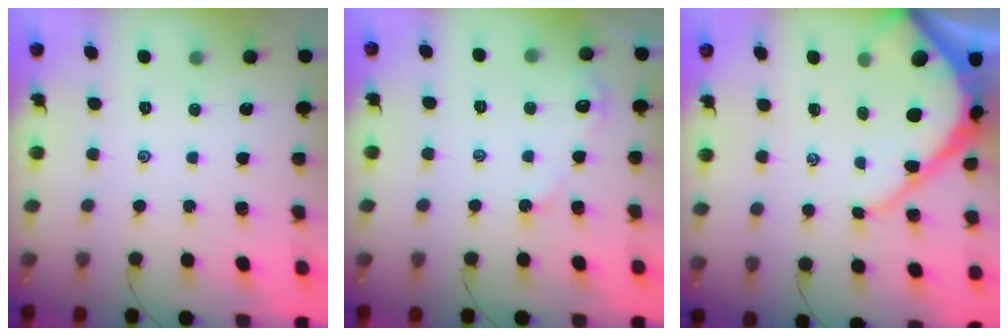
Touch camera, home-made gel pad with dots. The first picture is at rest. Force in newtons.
{"total": 2.8, "press": 2.8, "slide": 0.4}
{"total": 10.9, "press": 10.9, "slide": 1.2}